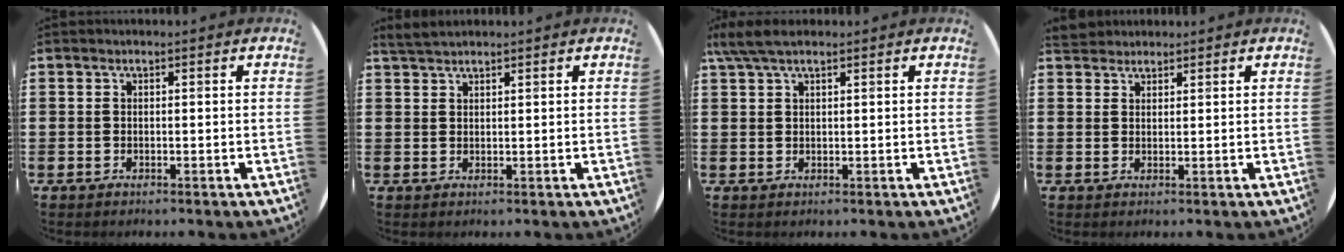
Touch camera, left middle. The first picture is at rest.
{"total": 2.0, "force": [1.9, 0.3, 0.6], "torque": [-0.015, 0.004, 0.036]}
{"total": 3.1, "force": [2.2, 0.8, 2.1], "torque": [-0.045, 0.006, 0.041]}
{"total": 2.1, "force": [2.0, 0.7, 0.0], "torque": [-0.005, 0.004, 0.040]}